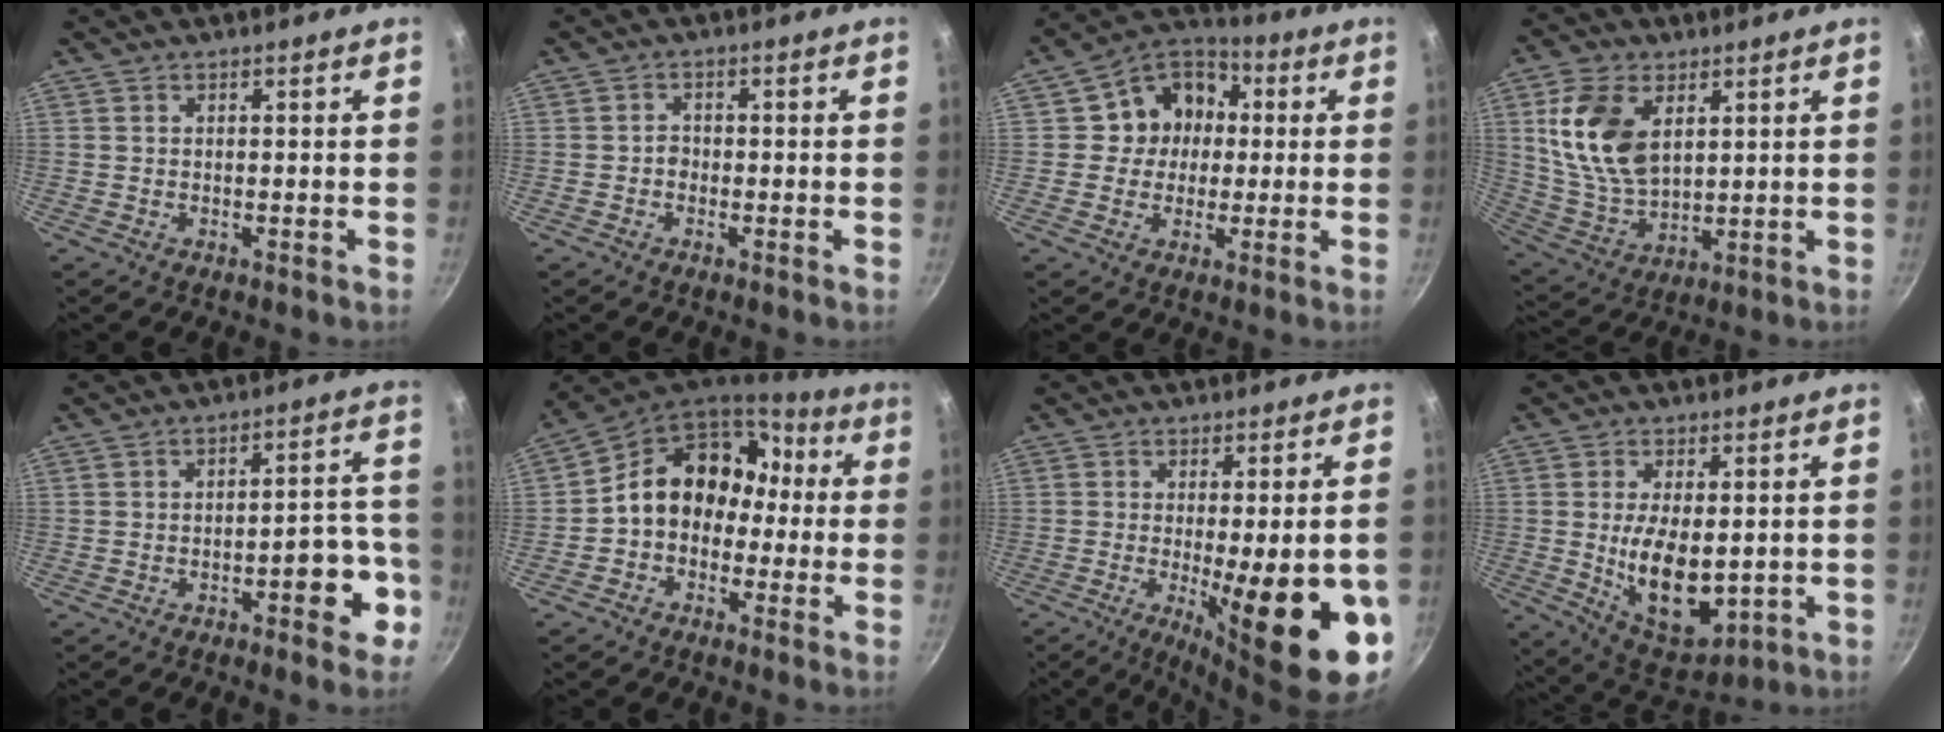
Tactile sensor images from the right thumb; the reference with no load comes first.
{"total": 1.7, "force": [-0.6, 1.4, 0.7], "torque": [-0.003, 0.010, -0.012]}
{"total": 11.2, "force": [1.1, 10.1, 4.9], "torque": [-0.036, 0.021, -0.003]}
{"total": 15.0, "force": [4.5, 9.2, 10.9], "torque": [-0.194, -0.020, 0.099]}
{"total": 9.3, "force": [-4.2, 3.8, 7.3], "torque": [-0.066, 0.048, -0.049]}
{"total": 14.1, "force": [-0.3, 11.5, 8.1], "torque": [-0.083, 0.060, -0.023]}
{"total": 20.0, "force": [-5.0, 5.5, 18.6], "torque": [-0.234, -0.010, -0.055]}
{"total": 13.5, "force": [-0.4, 7.2, 11.4], "torque": [-0.174, -0.019, 0.014]}